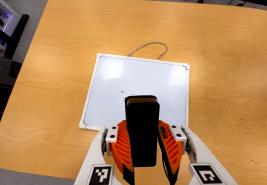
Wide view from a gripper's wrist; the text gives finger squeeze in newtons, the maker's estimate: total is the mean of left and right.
{"total": 7.1, "left": 5.8, "right": 8.4}